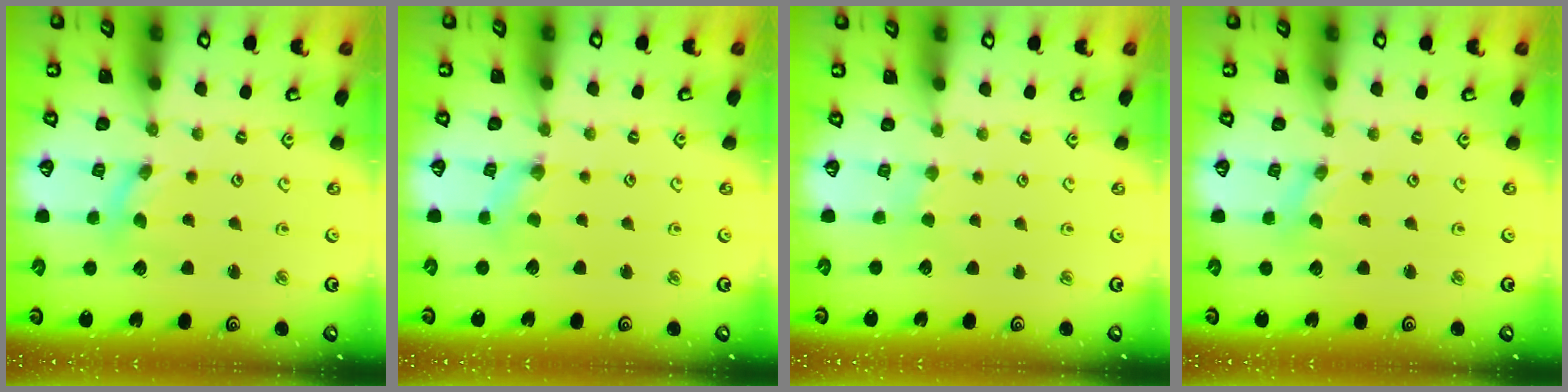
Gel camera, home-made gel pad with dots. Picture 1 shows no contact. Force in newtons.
{"total": 1.4, "press": 1.4, "slide": 0.2}
{"total": 1.2, "press": 1.1, "slide": 0.3}
{"total": 0.0}